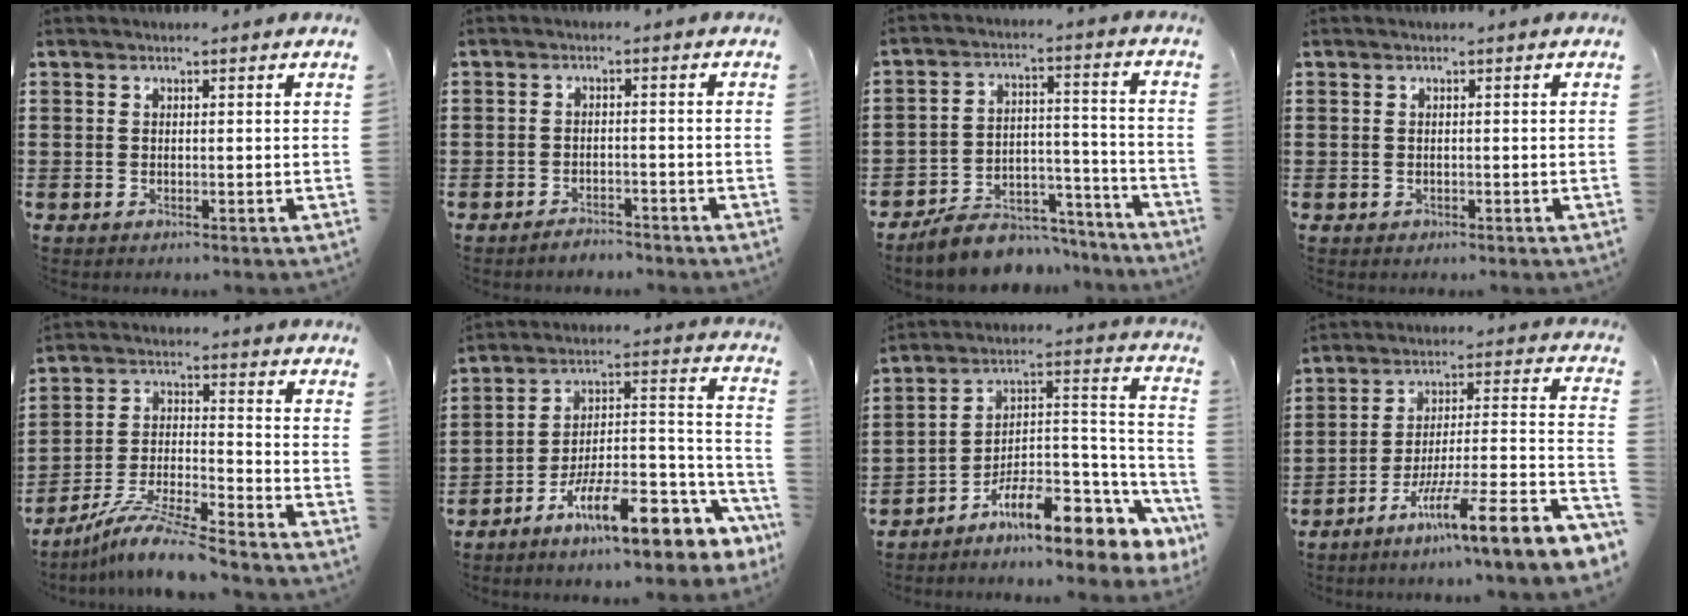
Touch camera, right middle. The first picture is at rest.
{"total": 2.0, "force": [-2.0, 0.3, 0.0], "torque": [-0.007, 0.003, -0.043]}
{"total": 7.7, "force": [-7.1, 2.6, 1.7], "torque": [-0.026, 0.030, -0.133]}
{"total": 0.0}
{"total": 9.1, "force": [-8.1, 0.1, 4.2], "torque": [-0.082, 0.003, -0.159]}
{"total": 12.3, "force": [-8.1, 3.3, 8.6], "torque": [-0.132, 0.008, -0.144]}
{"total": 9.4, "force": [-6.8, 3.1, 5.7], "torque": [-0.094, 0.005, -0.127]}
{"total": 8.9, "force": [-5.8, -0.5, 6.8], "torque": [-0.105, -0.023, -0.117]}